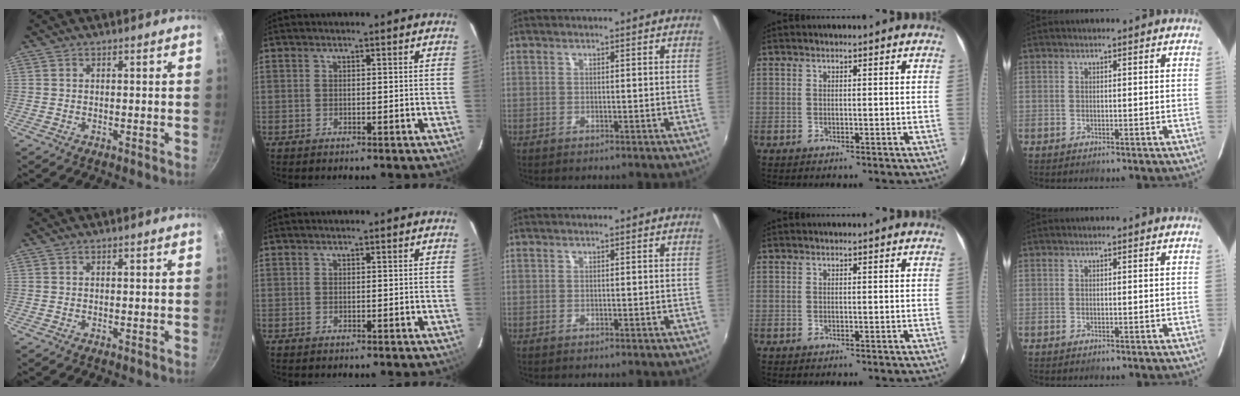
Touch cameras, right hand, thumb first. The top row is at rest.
{}